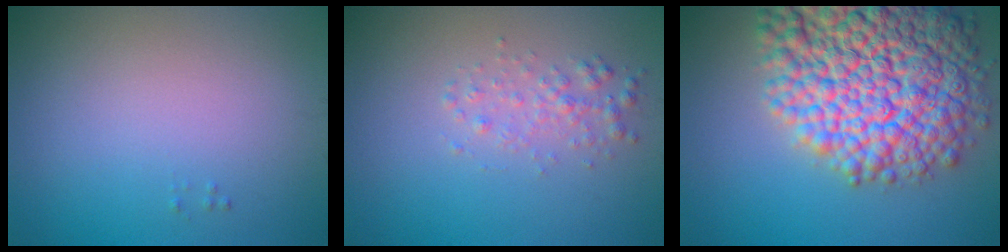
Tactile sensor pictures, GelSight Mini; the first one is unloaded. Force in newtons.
{"total": 1.7, "press": 1.7, "slide": 0.0}
{"total": 15.2, "press": 15.2, "slide": 0.6}